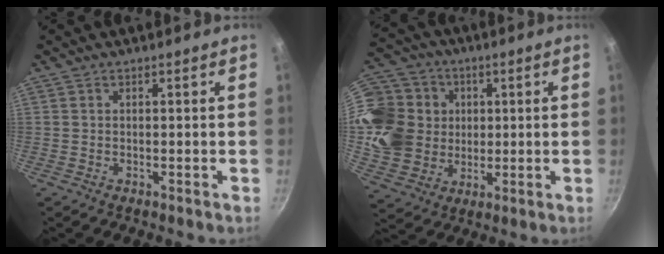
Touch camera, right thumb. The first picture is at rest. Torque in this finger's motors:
{"motor_torque": [1.80, 1.80, 0.85, 0.54, 0.20]}